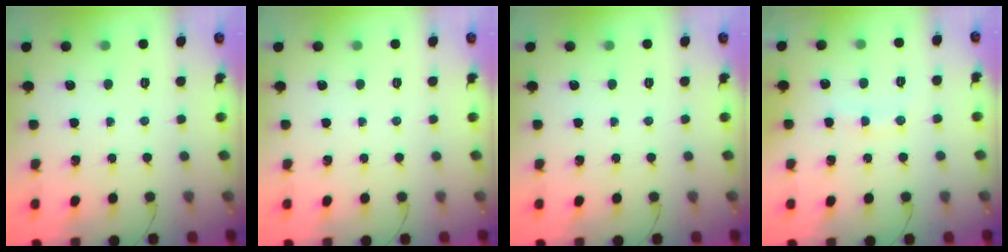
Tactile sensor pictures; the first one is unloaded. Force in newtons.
{"total": 0.0}
{"total": 0.0}
{"total": 8.0, "press": 7.9, "slide": 1.0}